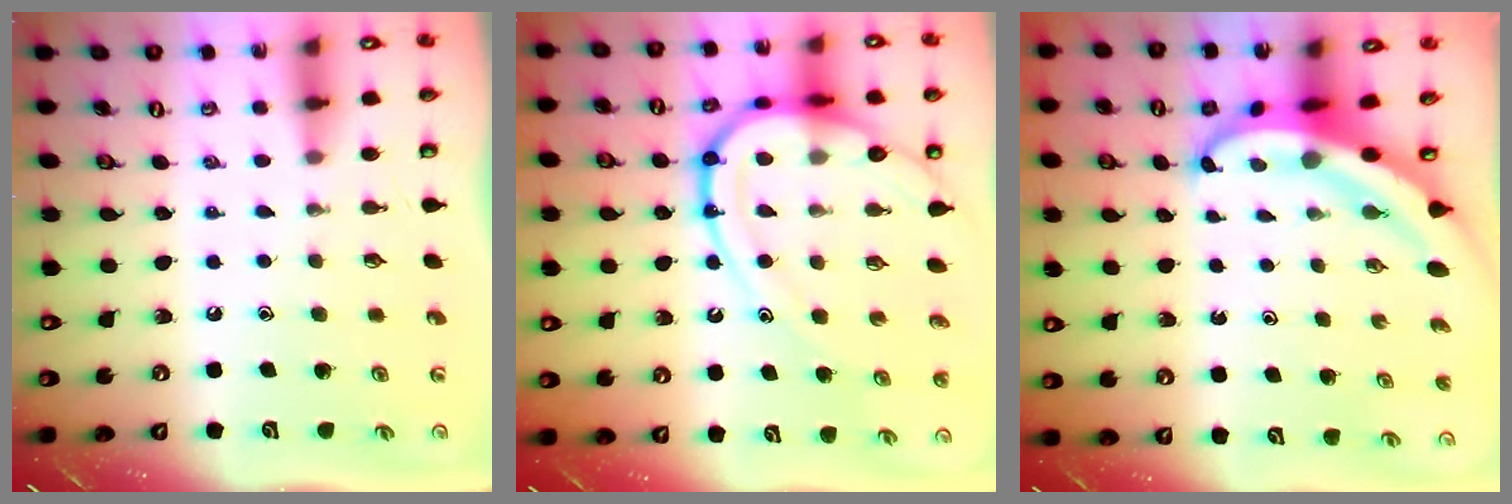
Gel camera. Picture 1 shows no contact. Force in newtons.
{"total": 17.2, "press": 17.1, "slide": 1.6}
{"total": 6.1, "press": 6.0, "slide": 0.7}